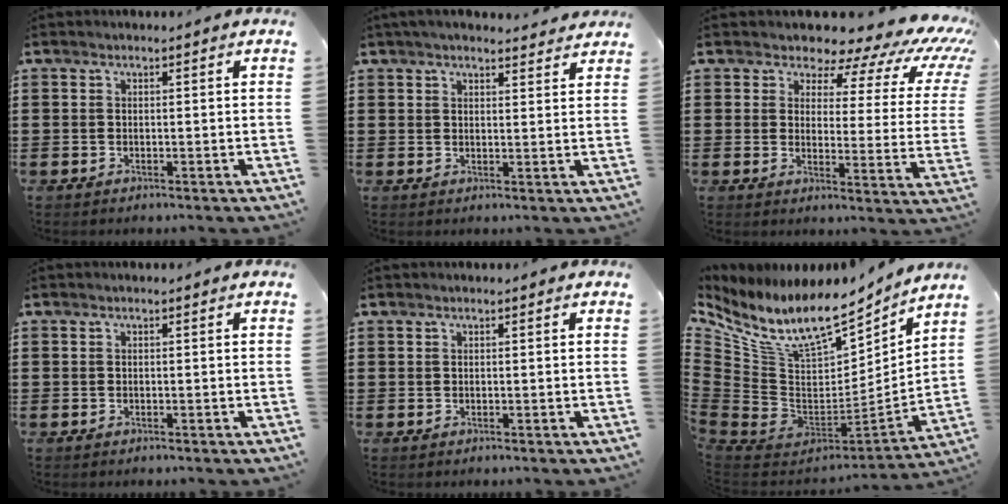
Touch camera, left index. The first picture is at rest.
{"total": 3.2, "force": [2.9, 0.5, 1.0], "torque": [-0.026, -0.003, 0.055]}
{"total": 7.4, "force": [6.0, 2.8, 3.3], "torque": [-0.063, -0.048, 0.098]}
{"total": 0.0}
{"total": 0.0}
{"total": 14.4, "force": [10.2, 5.5, 8.5], "torque": [-0.192, -0.075, 0.181]}